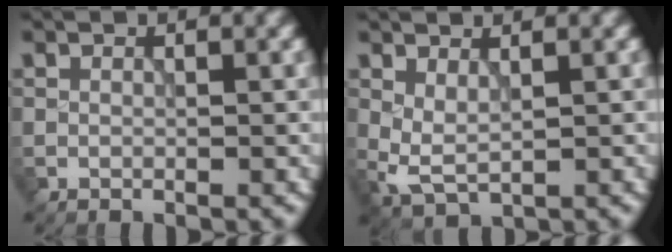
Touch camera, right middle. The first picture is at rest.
{"total": 2.1, "force": [0.9, 0.9, 1.7], "torque": [-0.041, -0.005, 0.021]}